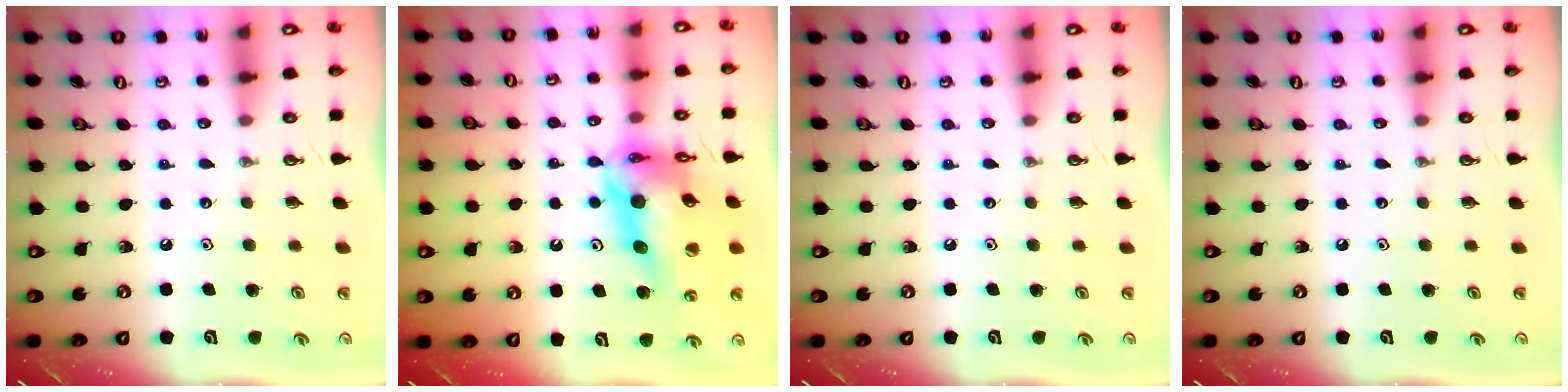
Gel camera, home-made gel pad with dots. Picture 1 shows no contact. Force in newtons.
{"total": 19.4, "press": 19.3, "slide": 1.8}
{"total": 0.0}
{"total": 0.0}